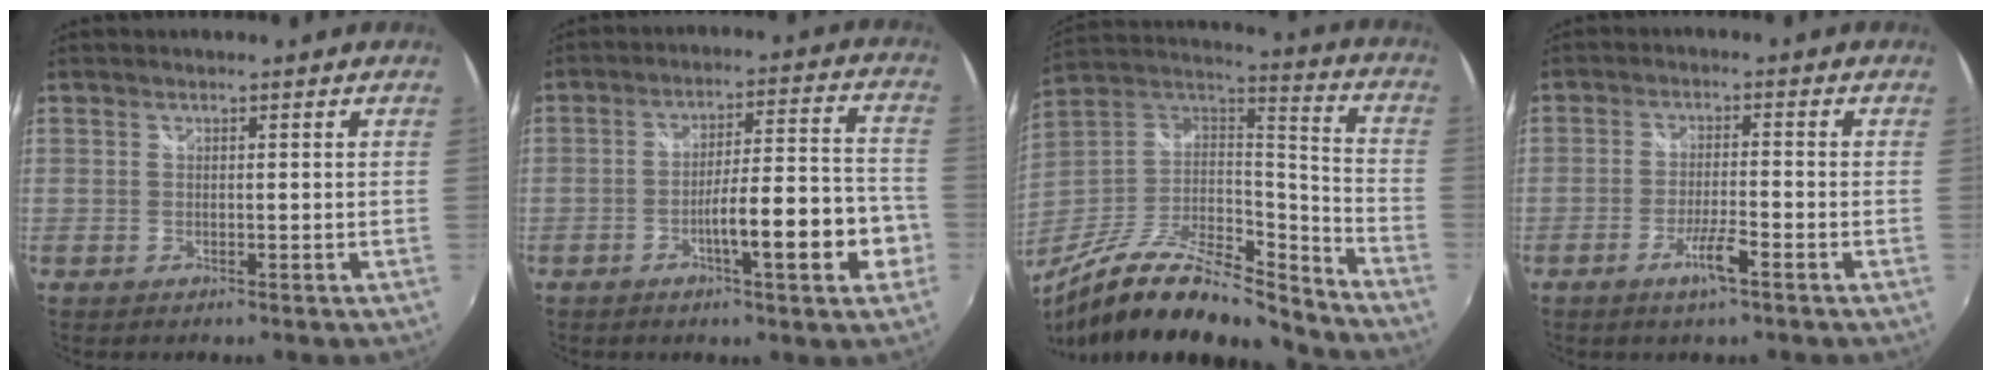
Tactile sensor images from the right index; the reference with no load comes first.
{"total": 12.4, "force": [-4.8, 1.8, 11.3], "torque": [-0.175, 0.005, -0.067]}
{"total": 25.6, "force": [-19.5, 7.3, 14.8], "torque": [-0.271, -0.029, -0.331]}
{"total": 5.0, "force": [-2.9, 0.2, 4.0], "torque": [-0.082, -0.007, -0.054]}